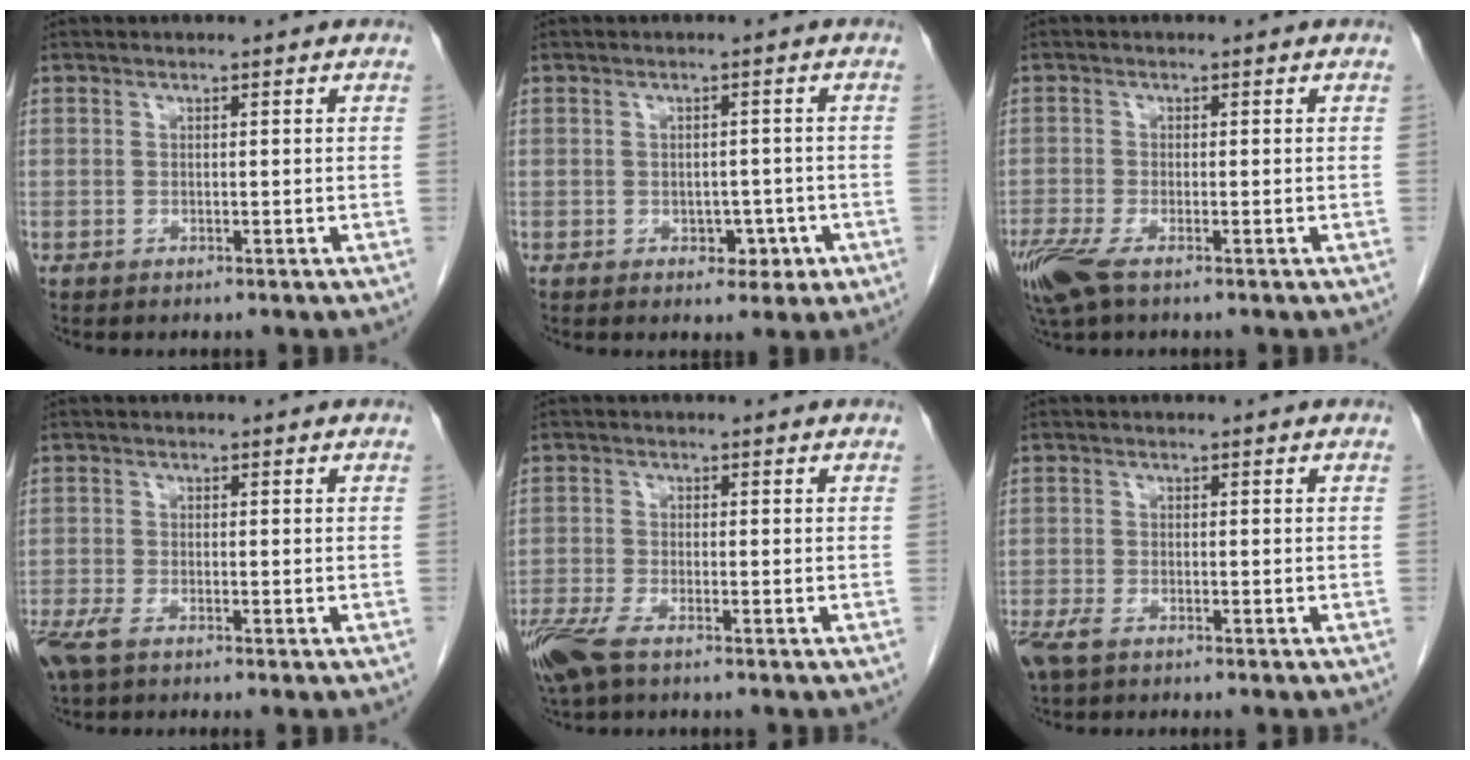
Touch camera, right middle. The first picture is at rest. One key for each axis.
{"total": 3.1, "fx": -1.1, "fy": 2.1, "fz": 2.0, "tx": -0.017, "ty": 0.005, "tz": -0.008}
{"total": 5.2, "fx": -3.2, "fy": 1.3, "fz": 3.9, "tx": -0.085, "ty": -0.017, "tz": -0.063}
{"total": 3.5, "fx": -2.3, "fy": 0.8, "fz": 2.5, "tx": -0.057, "ty": -0.009, "tz": -0.047}
{"total": 5.8, "fx": -4.0, "fy": 1.4, "fz": 4.0, "tx": -0.086, "ty": -0.016, "tz": -0.077}
{"total": 3.5, "fx": -2.4, "fy": 1.1, "fz": 2.3, "tx": -0.052, "ty": -0.009, "tz": -0.043}